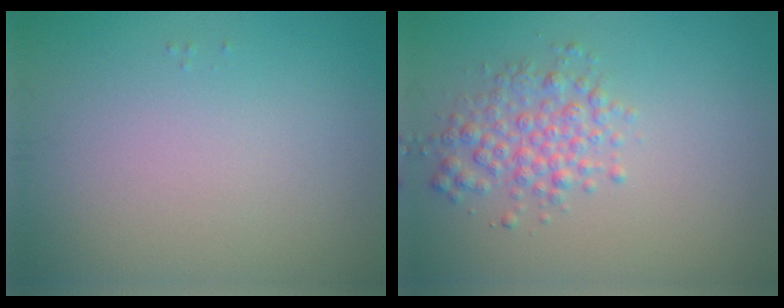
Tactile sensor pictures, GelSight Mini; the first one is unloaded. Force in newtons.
{"total": 3.1, "press": 3.1, "slide": 0.1}